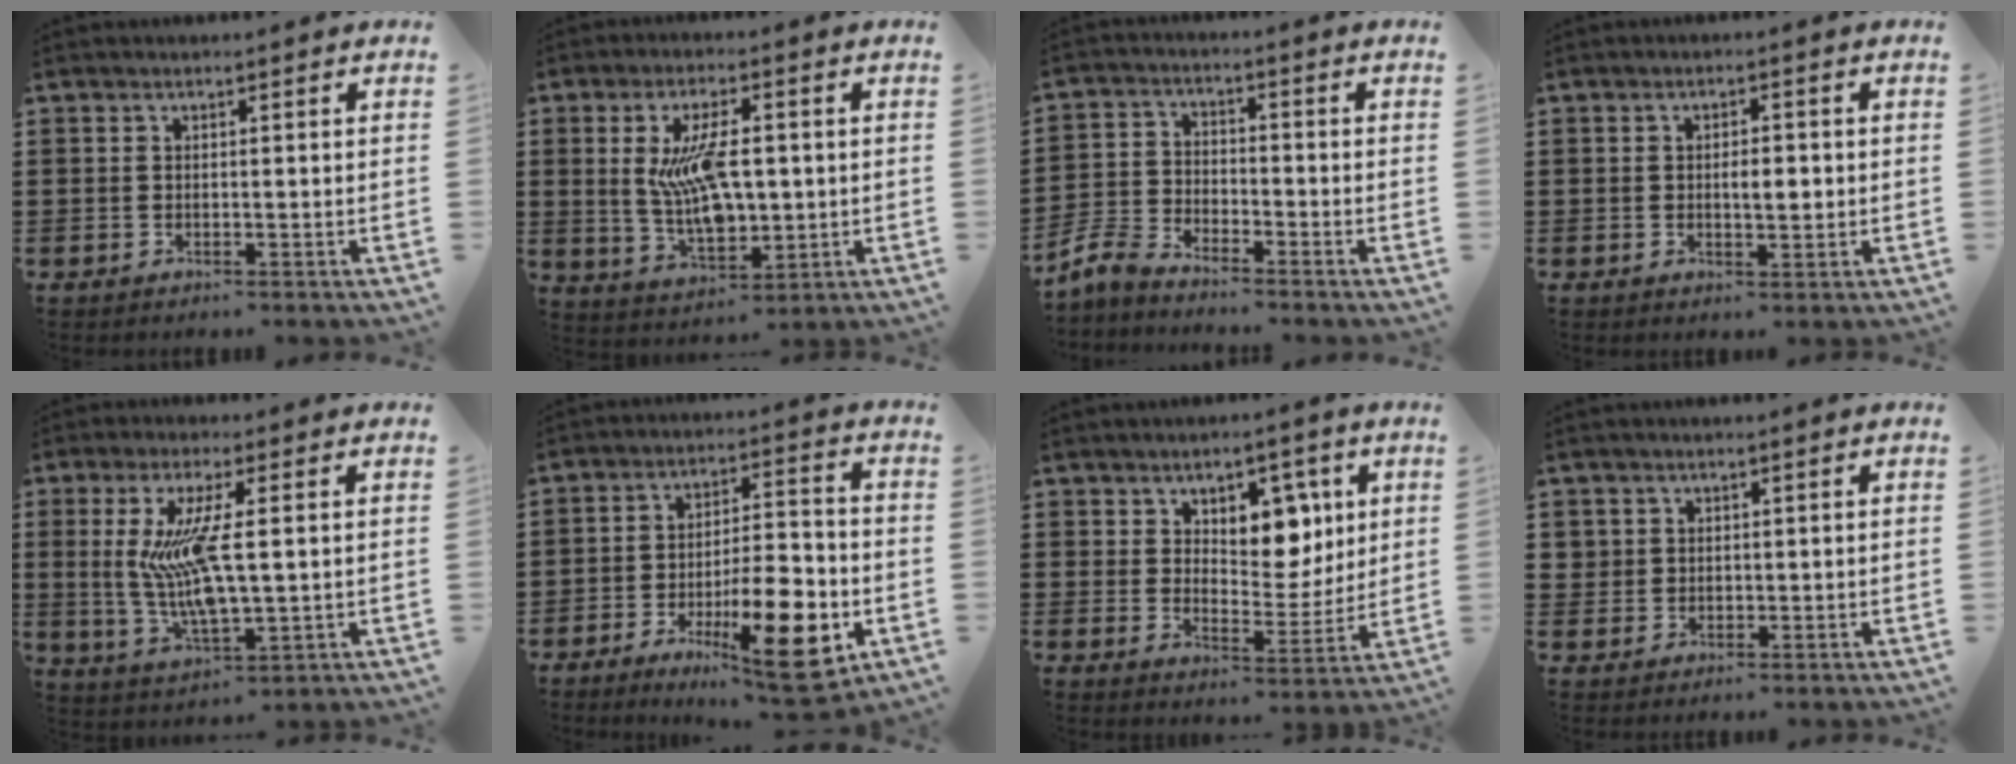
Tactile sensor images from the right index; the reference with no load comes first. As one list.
[{"total": 9.6, "force": [1.1, 4.2, 8.5], "torque": [-0.168, -0.004, 0.013]}, {"total": 4.8, "force": [-4.6, 0.5, 1.2], "torque": [-0.053, -0.007, -0.101]}, {"total": 2.9, "force": [-0.1, 1.0, 2.7], "torque": [-0.042, -0.001, -0.005]}, {"total": 9.6, "force": [1.1, 2.3, 9.3], "torque": [-0.209, -0.018, 0.011]}, {"total": 13.6, "force": [-6.2, 4.8, 11.2], "torque": [-0.171, 0.014, -0.102]}, {"total": 6.8, "force": [3.6, 4.6, 3.5], "torque": [-0.060, -0.009, 0.057]}, {"total": 1.6, "force": [0.7, 1.4, 0.2], "torque": [-0.009, 0.006, 0.013]}]